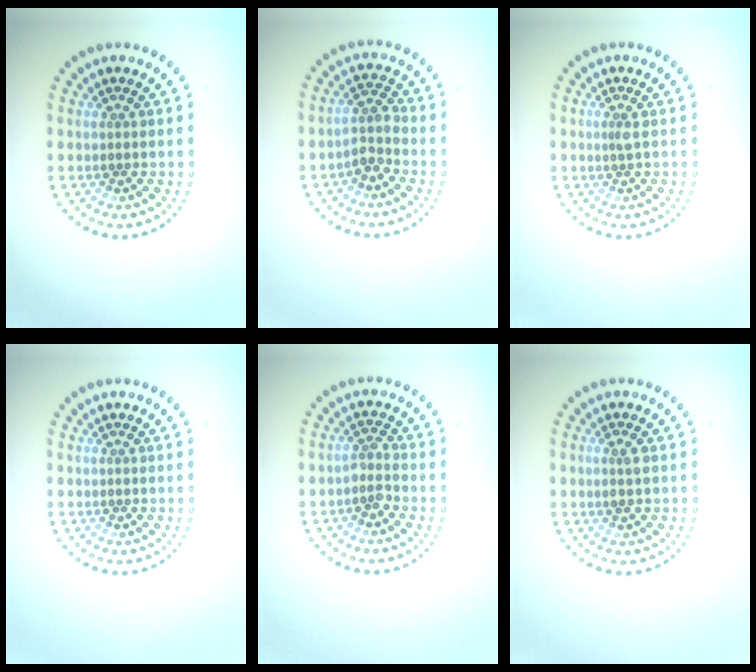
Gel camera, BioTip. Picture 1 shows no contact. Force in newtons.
{"total": 2.2, "press": 1.8, "slide": 1.2}
{"total": 0.8, "press": 0.6, "slide": 0.6}
{"total": 0.0}
{"total": 1.7, "press": 1.3, "slide": 1.2}
{"total": 1.3, "press": 1.3, "slide": 0.4}